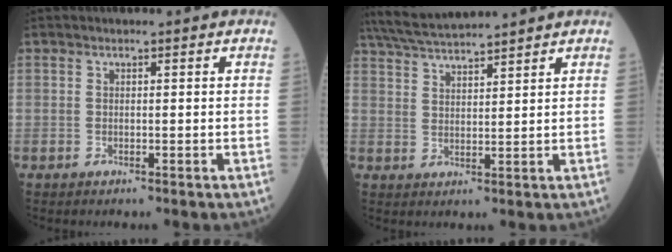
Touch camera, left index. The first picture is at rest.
{"total": 8.4, "force": [7.9, -0.5, 2.9], "torque": [-0.062, 0.028, 0.144]}